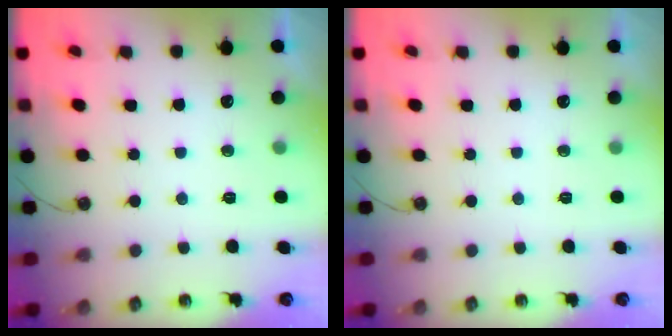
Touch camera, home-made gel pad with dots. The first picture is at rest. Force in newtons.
{"total": 0.0}